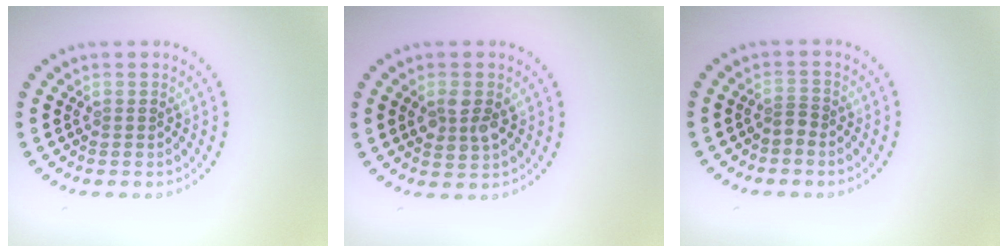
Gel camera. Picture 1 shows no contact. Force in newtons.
{"total": 2.5, "press": 2.5, "slide": 0.5}
{"total": 0.8, "press": 0.4, "slide": 0.7}